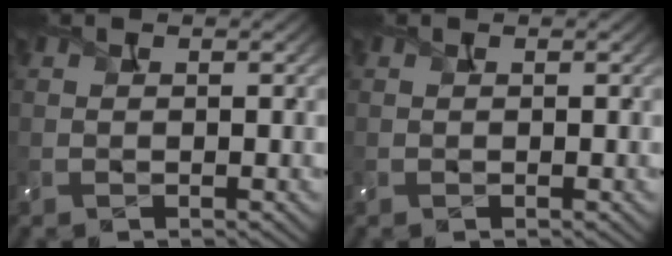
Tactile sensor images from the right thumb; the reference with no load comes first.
{"total": 0.0}